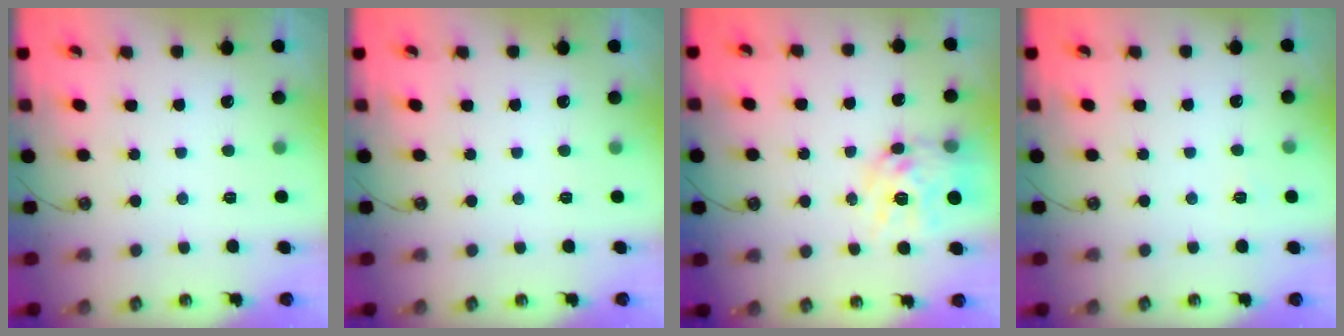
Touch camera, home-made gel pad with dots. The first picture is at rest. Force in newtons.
{"total": 0.0}
{"total": 14.0, "press": 13.9, "slide": 1.3}
{"total": 3.6, "press": 3.6, "slide": 0.5}